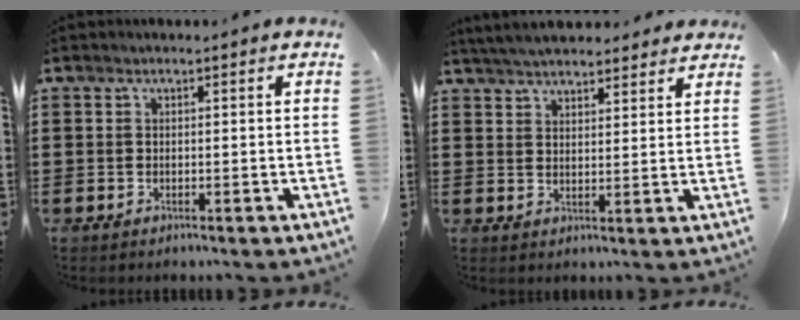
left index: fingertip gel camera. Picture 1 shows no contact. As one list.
[{"total": 4.6, "force": [4.5, 0.6, 1.0], "torque": [-0.033, -0.009, 0.083]}]